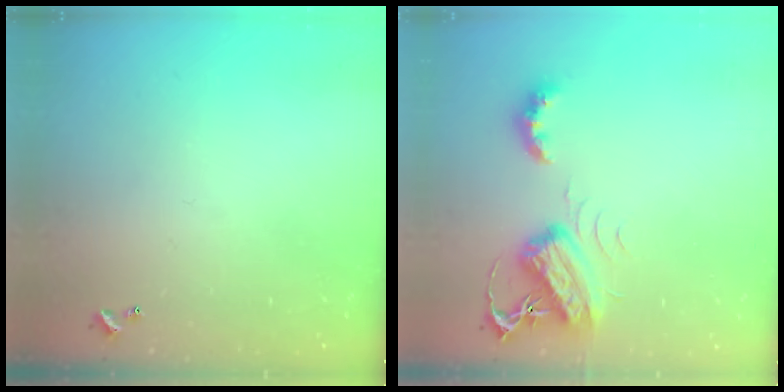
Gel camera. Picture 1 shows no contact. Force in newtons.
{"total": 7.0, "press": 7.0, "slide": 0.1}